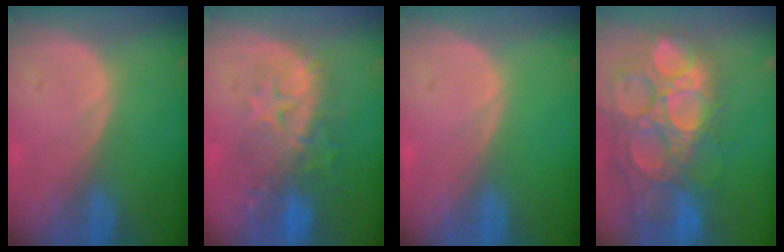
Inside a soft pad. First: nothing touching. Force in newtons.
{"total": 9.8, "press": 8.8, "slide": 4.3}
{"total": 0.0}
{"total": 15.8, "press": 13.1, "slide": 9.0}